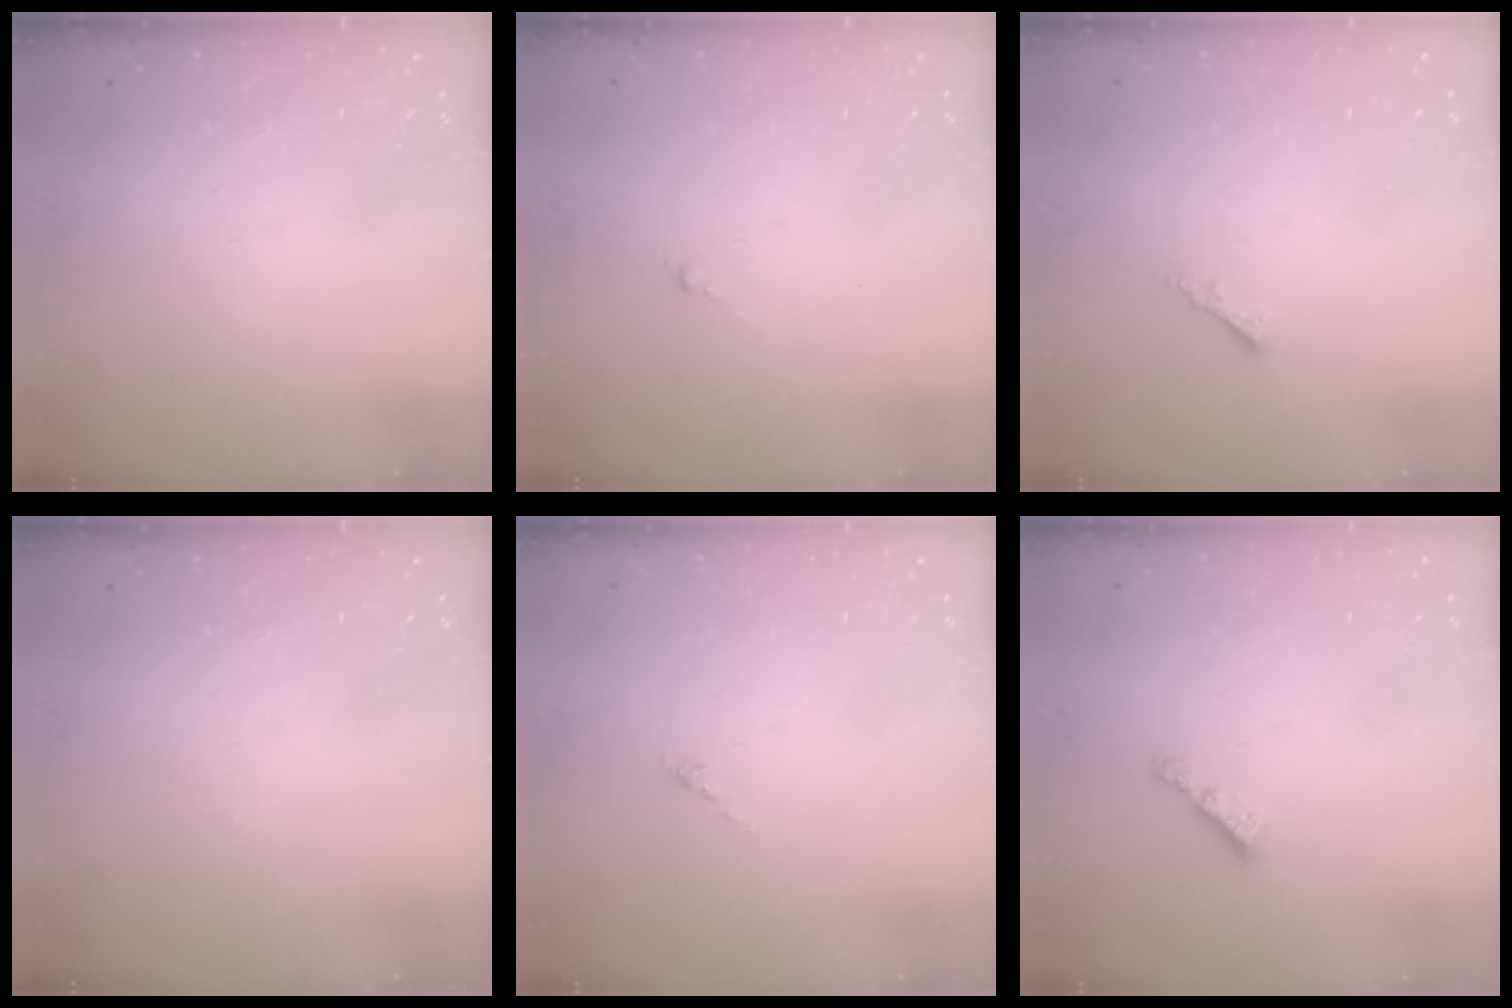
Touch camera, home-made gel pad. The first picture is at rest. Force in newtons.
{"total": 0.5, "press": 0.4, "slide": 0.4}
{"total": 1.8, "press": 1.7, "slide": 0.5}
{"total": 0.0}
{"total": 0.0}
{"total": 3.5, "press": 3.5, "slide": 0.6}